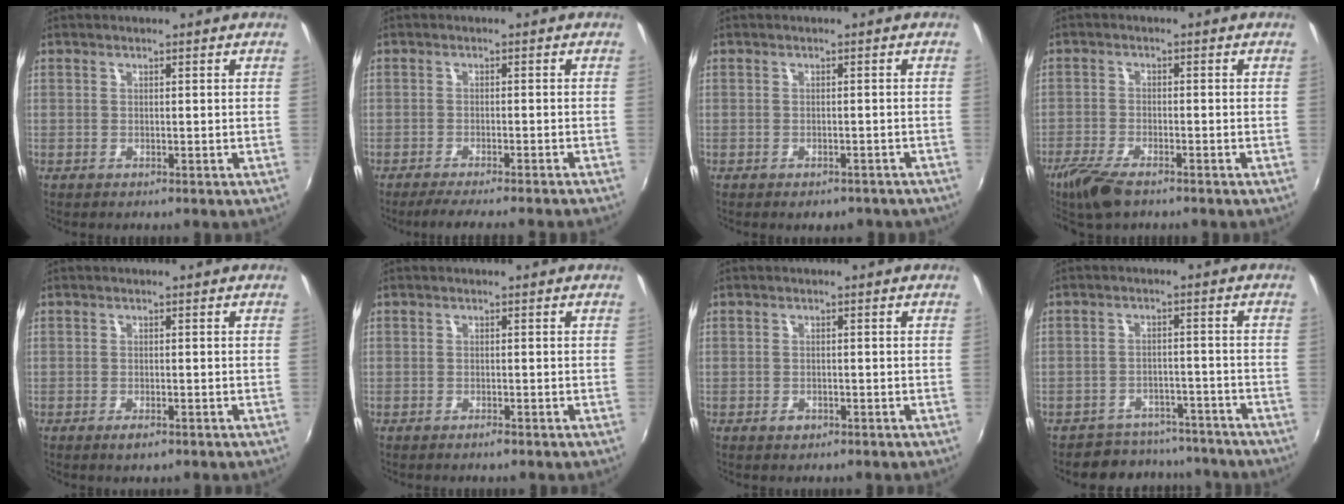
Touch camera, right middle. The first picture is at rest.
{"total": 7.0, "force": [-6.2, -0.6, 3.3], "torque": [-0.068, -0.016, -0.090]}
{"total": 4.7, "force": [-3.8, 2.1, 2.0], "torque": [-0.031, -0.010, -0.040]}
{"total": 7.4, "force": [-5.5, 2.2, 4.4], "torque": [-0.116, -0.023, -0.108]}
{"total": 1.9, "force": [-1.1, 0.7, 1.3], "torque": [-0.026, -0.004, -0.019]}
{"total": 0.8, "force": [-0.7, 0.2, 0.4], "torque": [-0.008, -0.001, -0.013]}
{"total": 1.4, "force": [-0.8, 1.0, 0.6], "torque": [-0.011, -0.001, -0.013]}
{"total": 10.4, "force": [-9.2, 4.5, 1.5], "torque": [-0.041, 0.018, -0.118]}